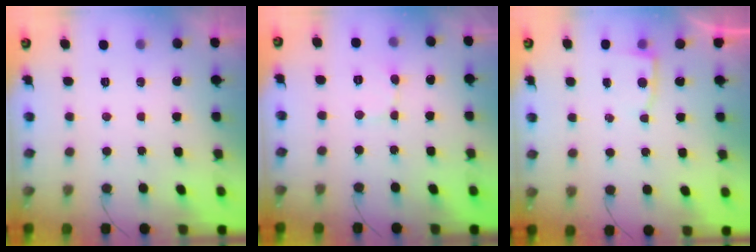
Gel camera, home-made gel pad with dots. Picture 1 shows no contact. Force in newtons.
{"total": 2.5, "press": 2.5, "slide": 0.3}
{"total": 3.3, "press": 3.2, "slide": 0.3}